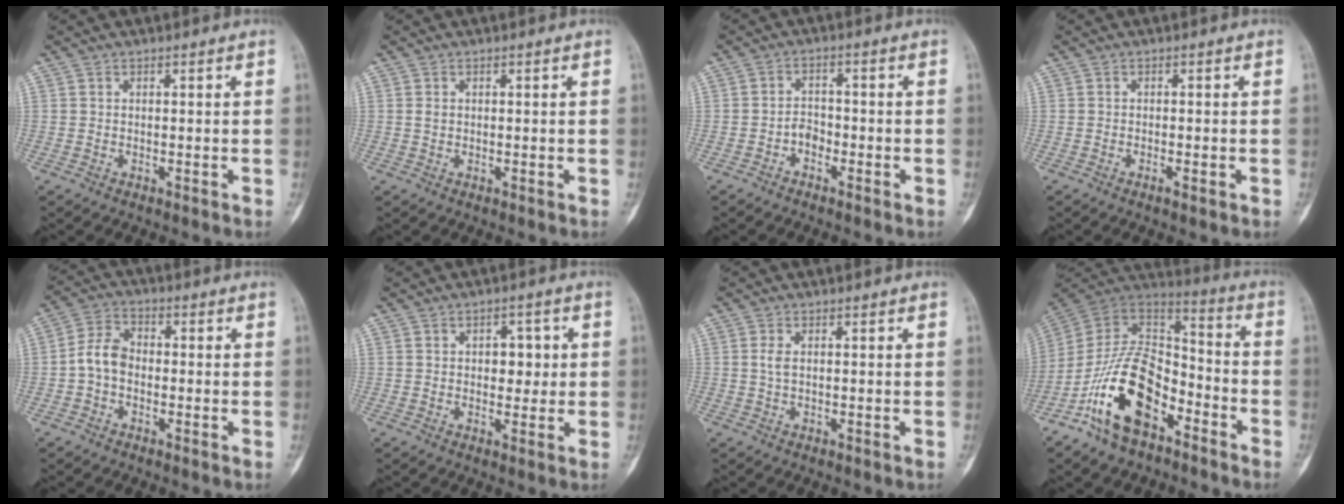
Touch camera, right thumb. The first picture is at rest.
{"total": 0.9, "force": [0.1, 0.7, 0.5], "torque": [-0.010, 0.001, 0.003]}
{"total": 2.4, "force": [-1.5, 1.7, 0.8], "torque": [-0.001, 0.018, -0.033]}
{"total": 1.7, "force": [-0.8, 0.5, 1.4], "torque": [-0.025, 0.001, -0.012]}
{"total": 6.0, "force": [-1.2, 4.3, 4.1], "torque": [-0.068, 0.021, -0.036]}
{"total": 4.6, "force": [0.6, 3.1, 3.2], "torque": [-0.014, 0.002, 0.006]}
{"total": 3.4, "force": [0.0, 1.6, 3.0], "torque": [-0.076, 0.005, -0.003]}
{"total": 18.9, "force": [-9.5, 10.3, 12.7], "torque": [-0.214, 0.086, -0.178]}